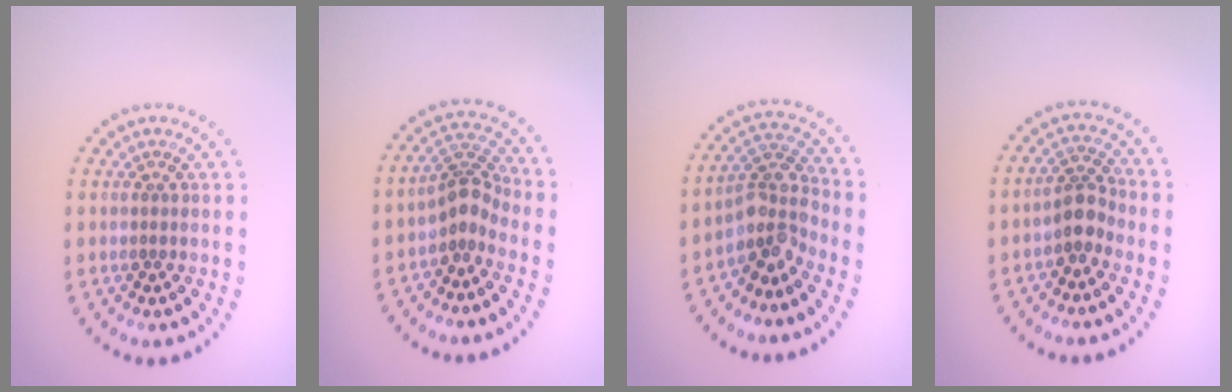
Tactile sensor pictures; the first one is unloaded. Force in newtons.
{"total": 2.8, "press": 2.0, "slide": 1.9}
{"total": 3.8, "press": 2.8, "slide": 2.5}
{"total": 2.6, "press": 2.0, "slide": 1.6}